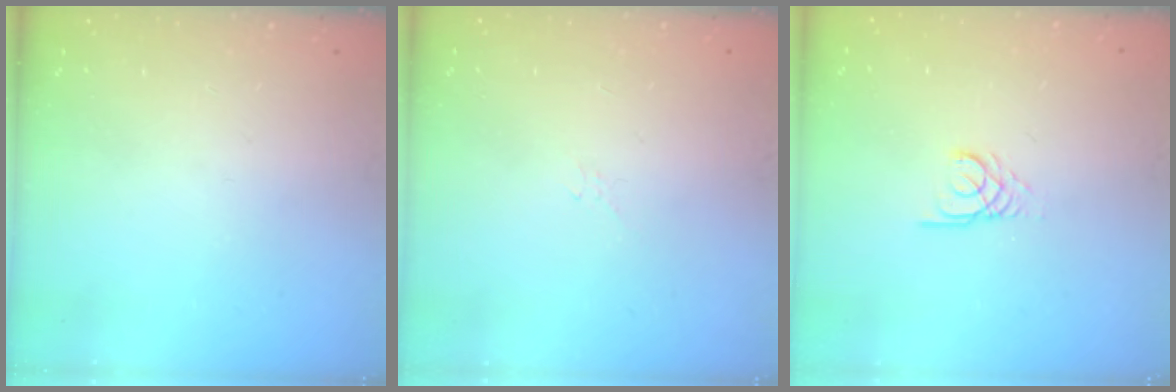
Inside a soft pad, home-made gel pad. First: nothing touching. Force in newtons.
{"total": 2.1, "press": 2.0, "slide": 0.6}
{"total": 2.7, "press": 2.7, "slide": 0.3}